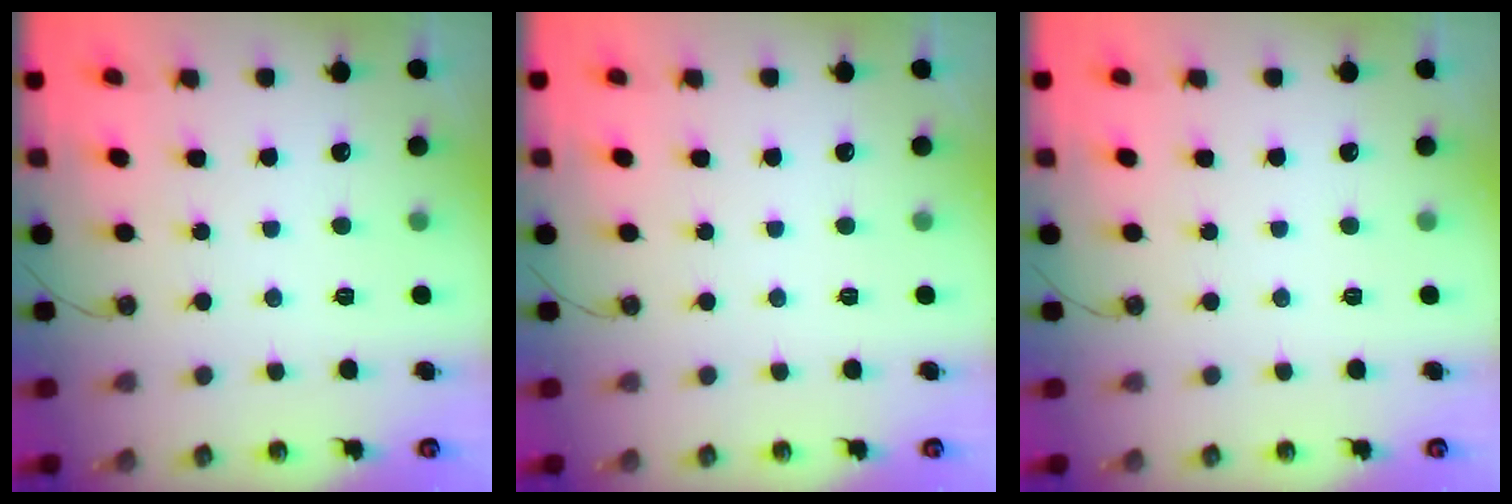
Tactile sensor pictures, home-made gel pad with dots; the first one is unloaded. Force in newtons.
{"total": 0.0}
{"total": 0.0}